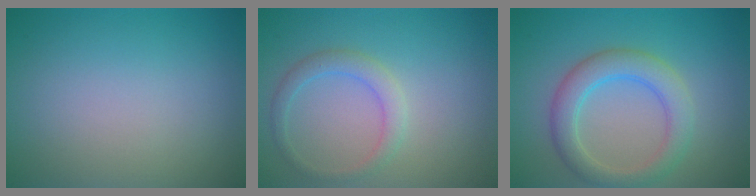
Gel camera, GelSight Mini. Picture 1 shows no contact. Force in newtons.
{"total": 2.2, "press": 2.2, "slide": 0.2}
{"total": 4.3, "press": 4.3, "slide": 0.0}